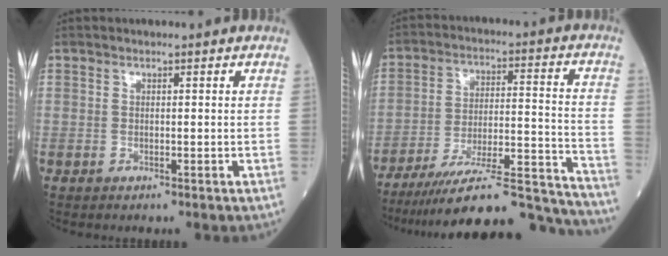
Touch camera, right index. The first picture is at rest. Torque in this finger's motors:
{"motor_torque": [0.65, -0.75, 0.35, 0.06]}